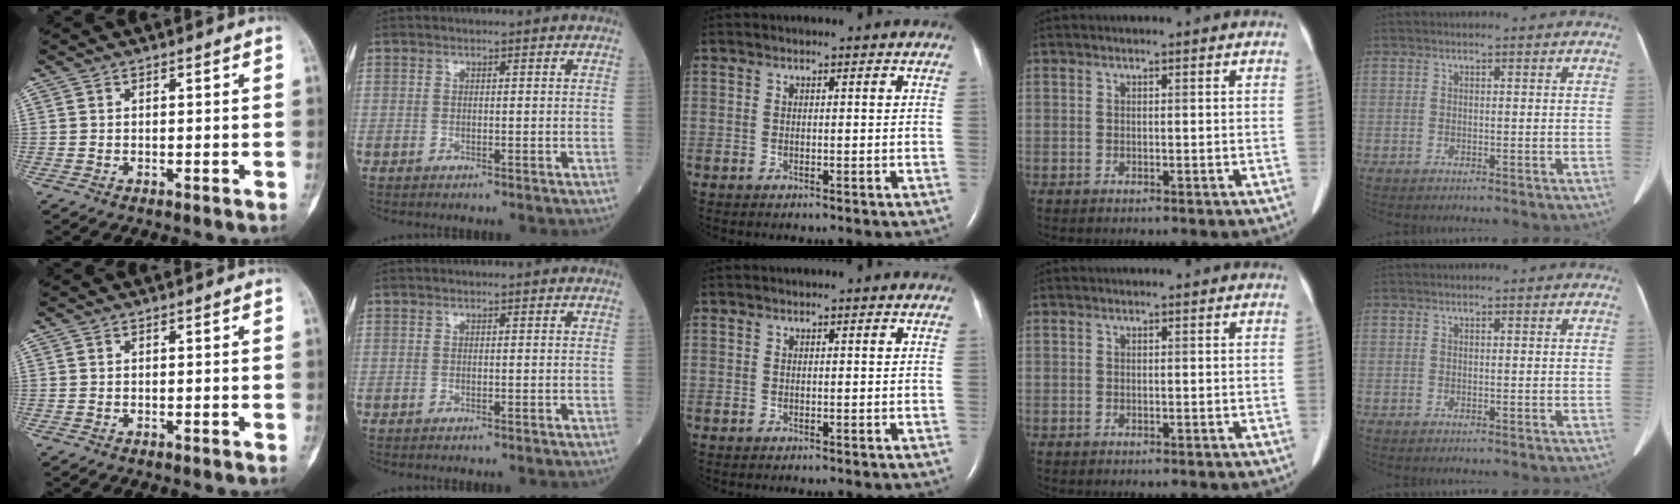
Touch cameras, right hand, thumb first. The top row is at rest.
{}